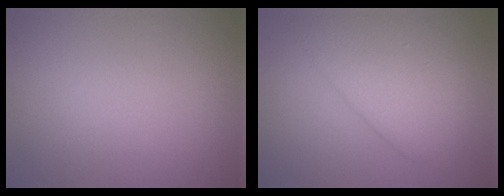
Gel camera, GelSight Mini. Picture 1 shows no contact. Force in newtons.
{"total": 4.3, "press": 4.3, "slide": 0.3}